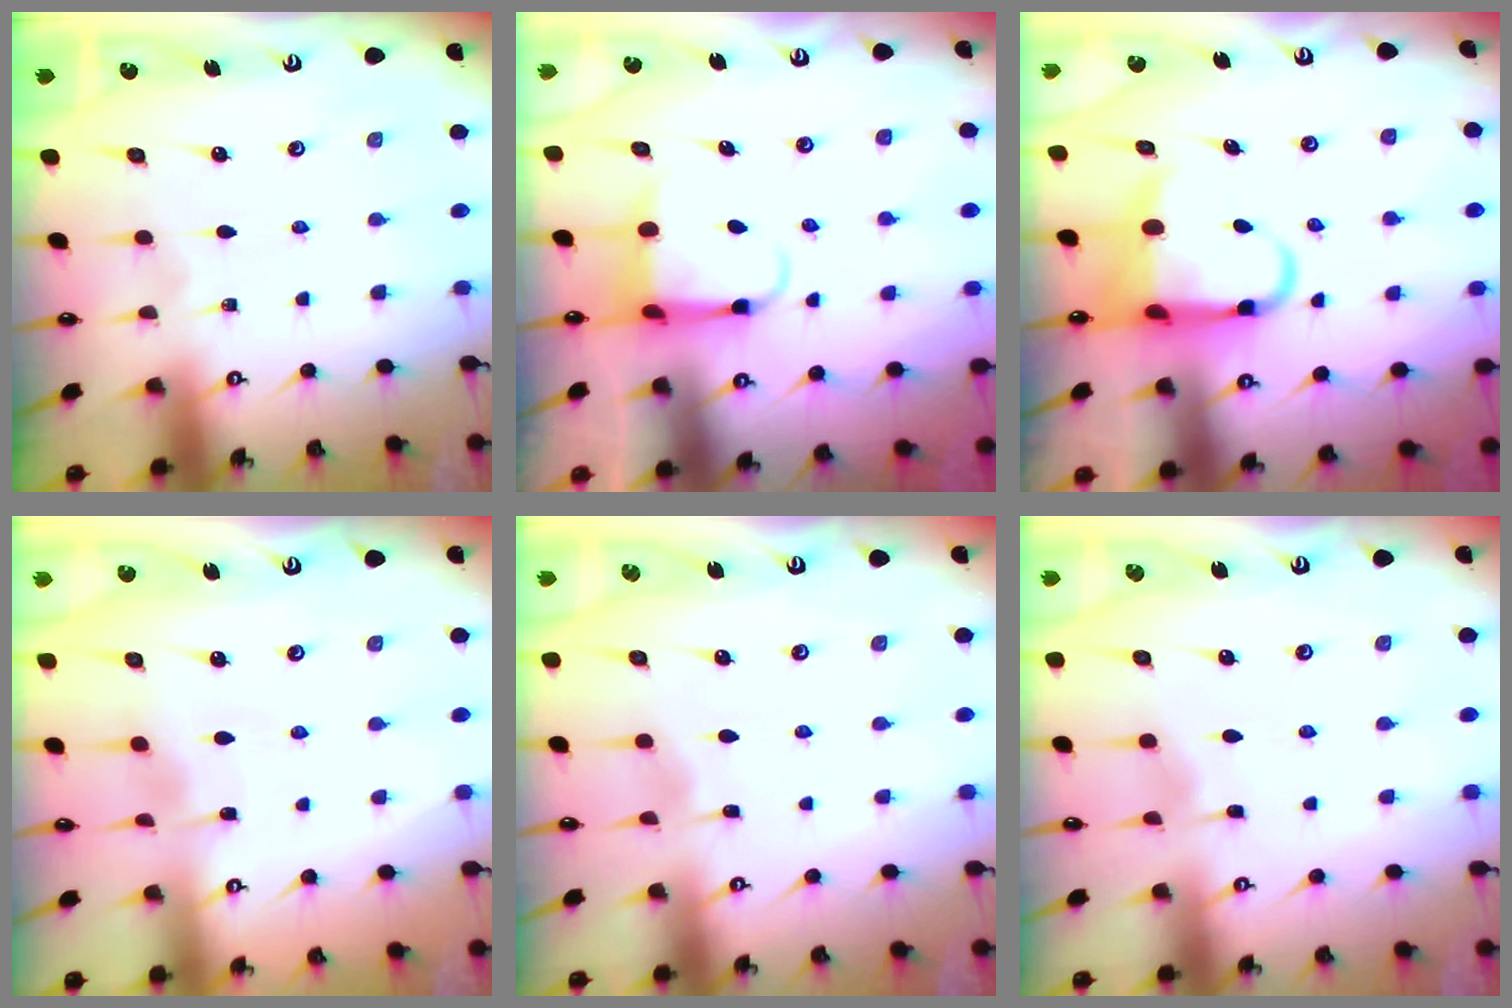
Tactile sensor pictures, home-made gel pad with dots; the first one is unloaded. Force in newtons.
{"total": 4.0, "press": 3.9, "slide": 0.4}
{"total": 7.2, "press": 7.2, "slide": 1.1}
{"total": 2.9, "press": 2.9, "slide": 0.4}
{"total": 2.2, "press": 2.2, "slide": 0.3}
{"total": 3.1, "press": 3.1, "slide": 0.4}